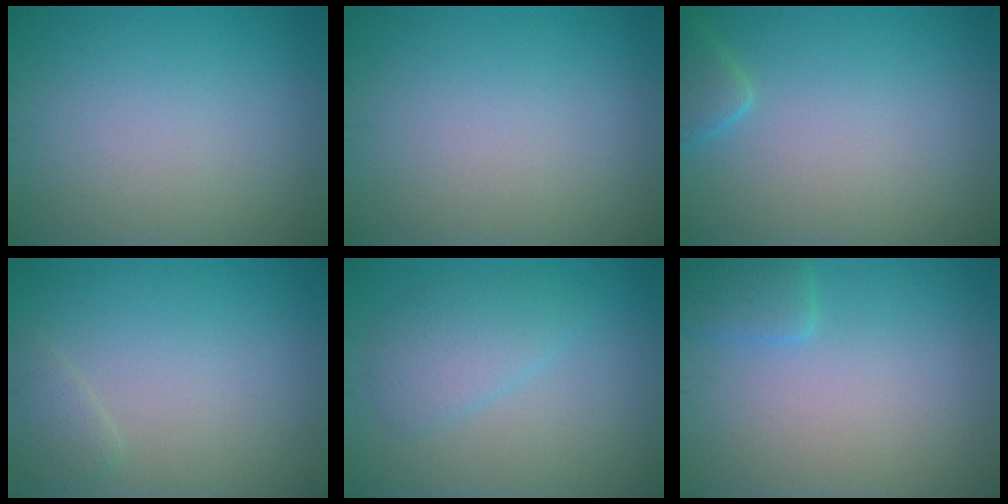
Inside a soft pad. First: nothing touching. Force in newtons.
{"total": 0.0}
{"total": 1.9, "press": 1.9, "slide": 0.2}
{"total": 1.3, "press": 1.3, "slide": 0.2}
{"total": 2.9, "press": 2.9, "slide": 0.2}
{"total": 2.3, "press": 2.3, "slide": 0.2}